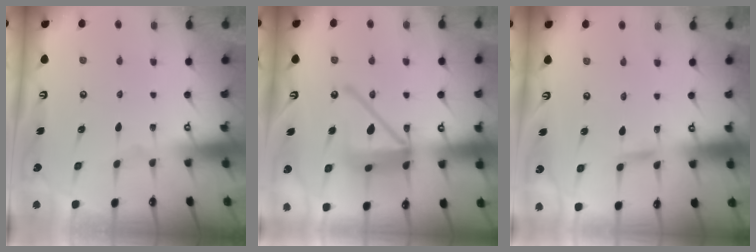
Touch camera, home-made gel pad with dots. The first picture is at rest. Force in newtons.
{"total": 16.8, "press": 16.7, "slide": 1.9}
{"total": 1.7, "press": 1.7, "slide": 0.1}